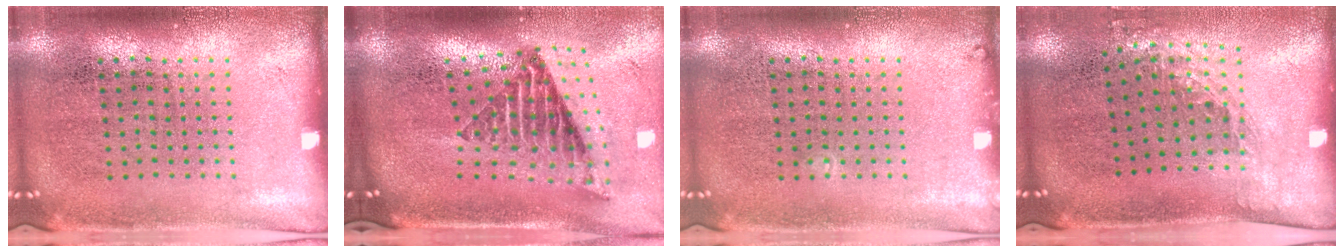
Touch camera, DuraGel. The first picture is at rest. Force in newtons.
{"total": 2.7, "press": 1.8, "slide": 2.0}
{"total": 0.7, "press": 0.7, "slide": 0.2}
{"total": 1.5, "press": 1.1, "slide": 1.0}